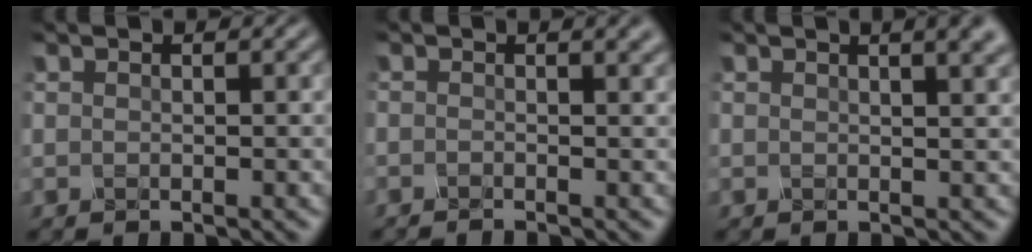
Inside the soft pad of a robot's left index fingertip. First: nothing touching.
{"total": 2.2, "force": [-0.6, 1.1, 1.9], "torque": [0.008, 0.000, -0.015]}
{"total": 7.7, "force": [4.1, 3.8, 5.3], "torque": [0.000, 0.053, 0.010]}